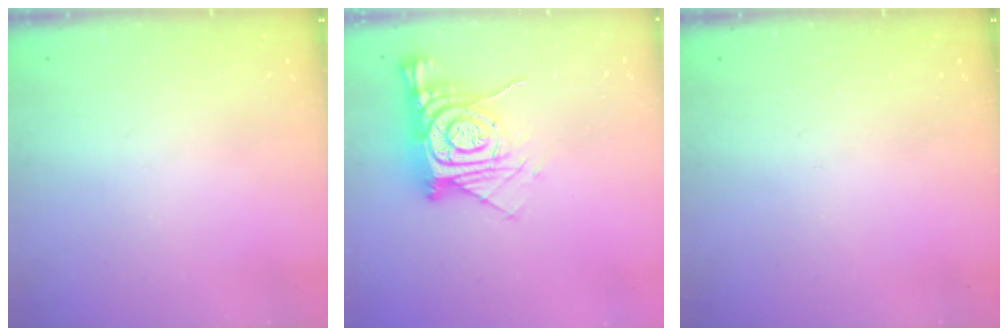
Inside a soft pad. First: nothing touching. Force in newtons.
{"total": 13.6, "press": 13.5, "slide": 1.3}
{"total": 0.0}